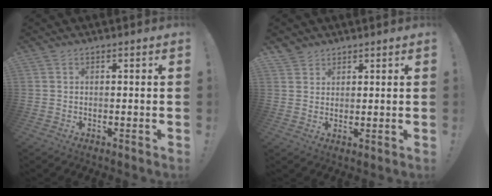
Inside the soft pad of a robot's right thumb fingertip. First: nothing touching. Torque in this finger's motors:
{"motor_torque": [-0.53, 0.05, -0.25, 0.23, 0.00]}